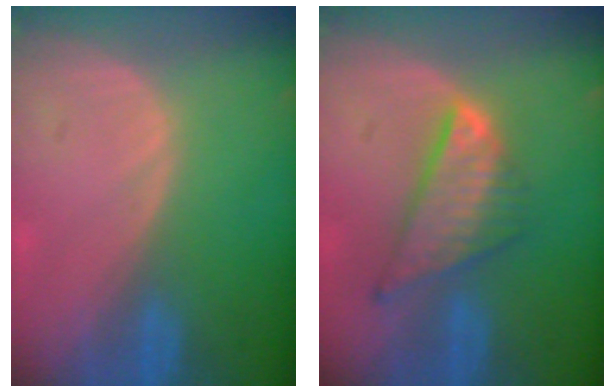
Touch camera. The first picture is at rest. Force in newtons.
{"total": 8.3, "press": 7.1, "slide": 4.3}